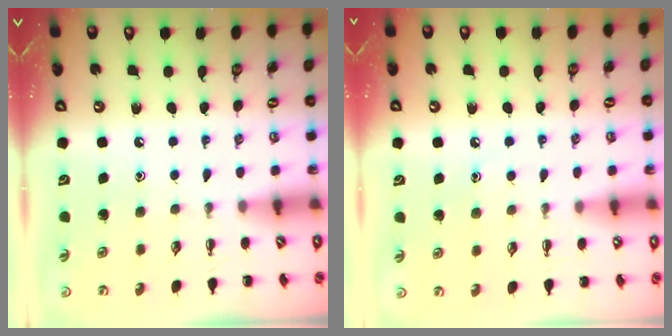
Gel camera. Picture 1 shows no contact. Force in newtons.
{"total": 6.5, "press": 6.4, "slide": 1.2}